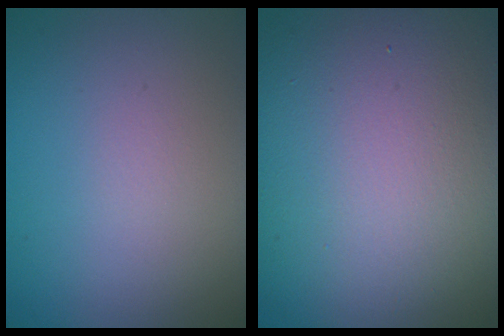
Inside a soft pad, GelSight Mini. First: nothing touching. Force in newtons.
{"total": 18.2, "press": 18.2, "slide": 1.0}